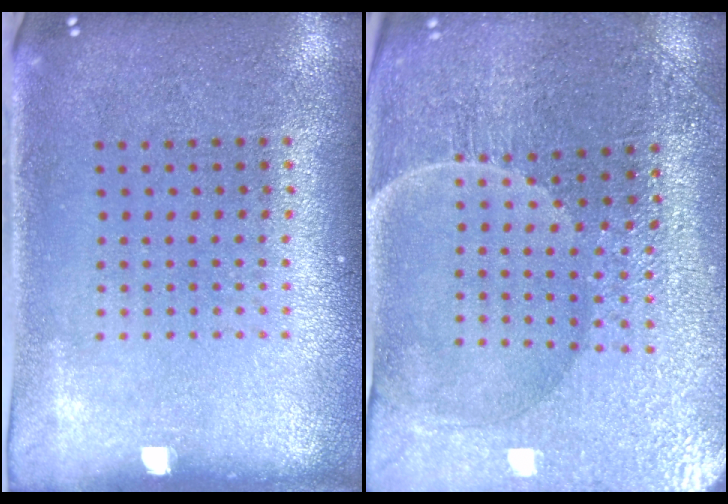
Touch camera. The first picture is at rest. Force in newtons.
{"total": 3.5, "press": 3.5, "slide": 0.4}